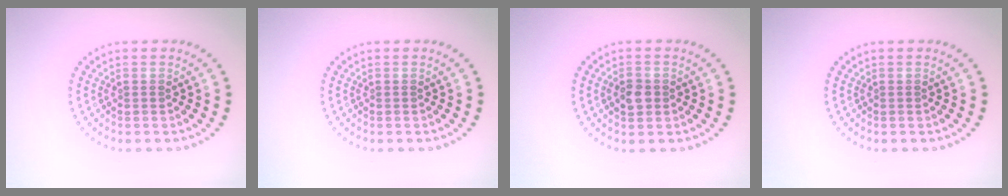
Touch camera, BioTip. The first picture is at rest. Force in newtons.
{"total": 0.0}
{"total": 1.8, "press": 1.8, "slide": 0.1}
{"total": 0.0}